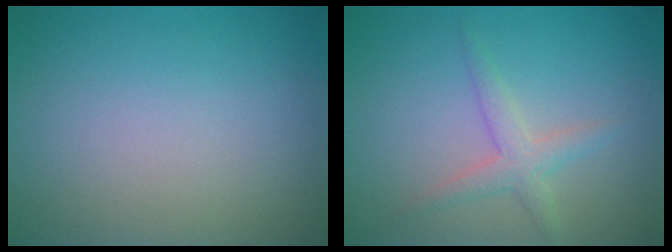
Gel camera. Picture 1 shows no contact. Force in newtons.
{"total": 2.2, "press": 2.2, "slide": 0.1}